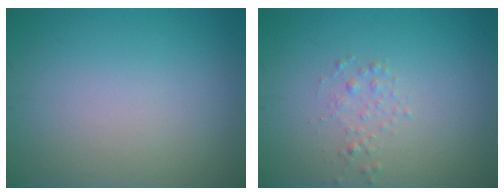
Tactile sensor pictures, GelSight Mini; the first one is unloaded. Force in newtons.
{"total": 0.9, "press": 0.9, "slide": 0.0}